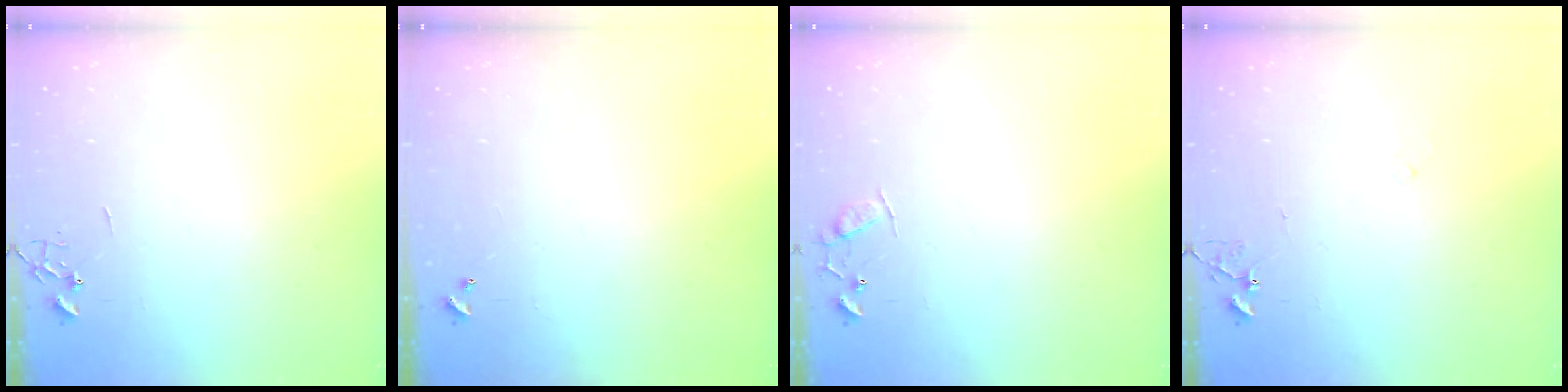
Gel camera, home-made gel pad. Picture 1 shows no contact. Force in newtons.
{"total": 0.0}
{"total": 7.7, "press": 7.6, "slide": 0.5}
{"total": 6.8, "press": 6.8, "slide": 0.5}